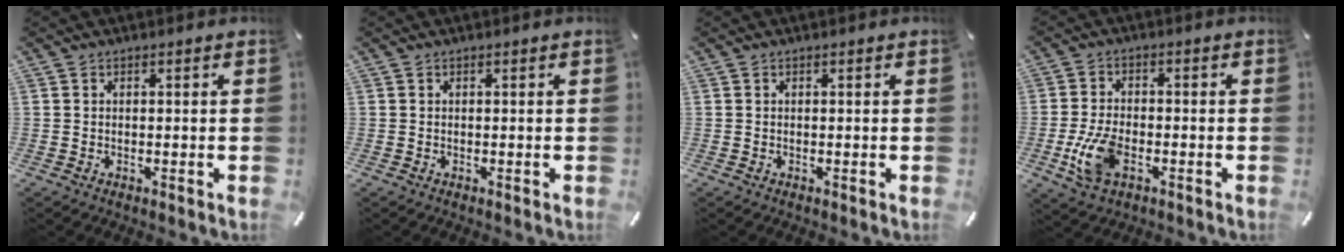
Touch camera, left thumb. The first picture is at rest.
{"total": 0.0}
{"total": 0.0}
{"total": 9.6, "force": [-3.0, 5.7, 7.1], "torque": [-0.155, 0.004, -0.051]}